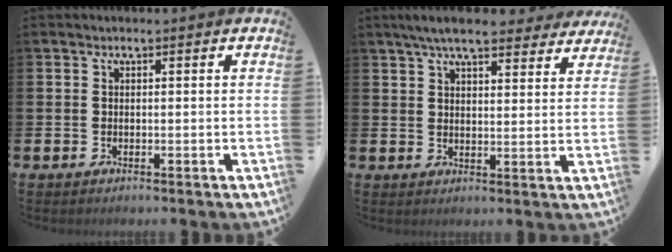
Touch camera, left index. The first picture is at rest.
{"total": 7.0, "force": [6.3, 1.3, 2.7], "torque": [-0.058, -0.022, 0.110]}